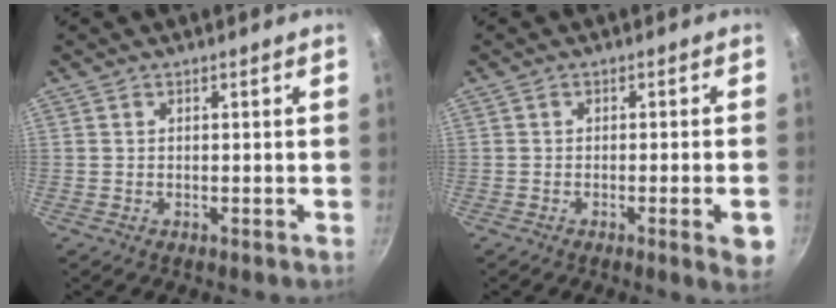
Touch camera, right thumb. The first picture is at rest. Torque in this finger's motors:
{"motor_torque": [0.11, -0.05, -0.03, 0.49, 0.00]}